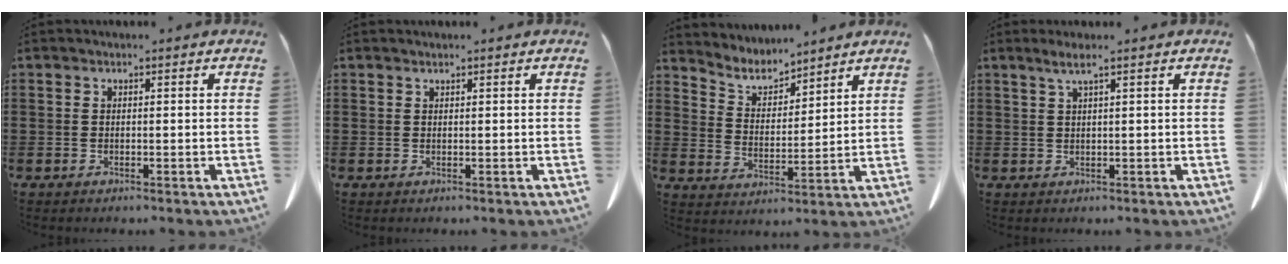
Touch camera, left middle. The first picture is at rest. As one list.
[{"total": 0.5, "force": [0.5, 0.0, 0.2], "torque": [-0.005, -0.004, 0.011]}, {"total": 5.0, "force": [4.8, 1.4, 0.8], "torque": [-0.041, -0.028, 0.083]}, {"total": 2.1, "force": [1.2, -0.2, 1.7], "torque": [-0.036, -0.003, 0.021]}]